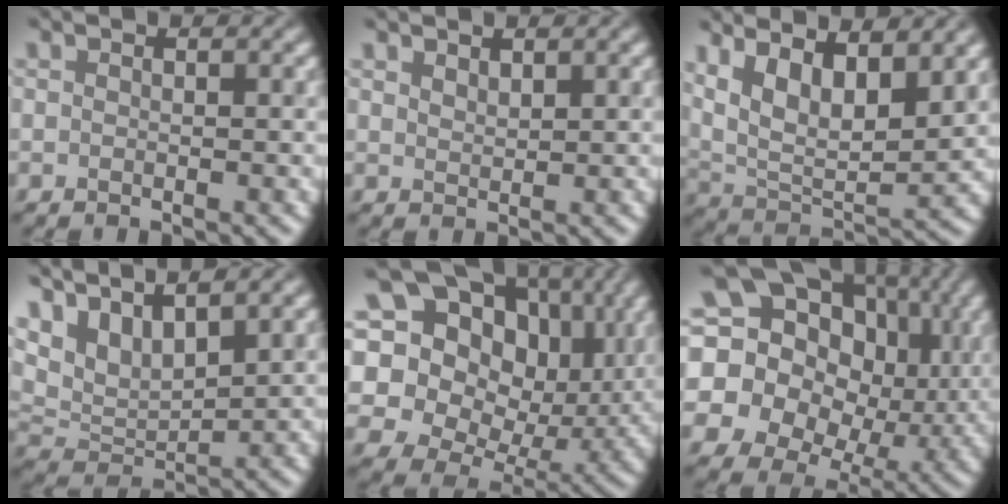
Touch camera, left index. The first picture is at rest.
{"total": 1.3, "force": [1.1, 0.4, 0.5], "torque": [-0.013, -0.001, 0.024]}
{"total": 13.1, "force": [6.3, 5.7, 10.0], "torque": [-0.186, 0.035, 0.098]}
{"total": 6.7, "force": [4.5, 2.5, 4.4], "torque": [-0.099, 0.009, 0.087]}
{"total": 18.7, "force": [7.1, 13.8, 10.4], "torque": [-0.253, 0.045, 0.125]}
{"total": 20.7, "force": [5.6, 17.1, 10.2], "torque": [-0.219, 0.021, 0.077]}